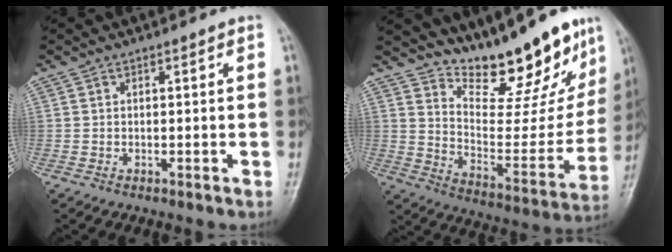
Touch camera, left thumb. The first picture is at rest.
{"total": 21.9, "force": [17.7, 7.3, 10.5], "torque": [-0.106, -0.116, 0.265]}